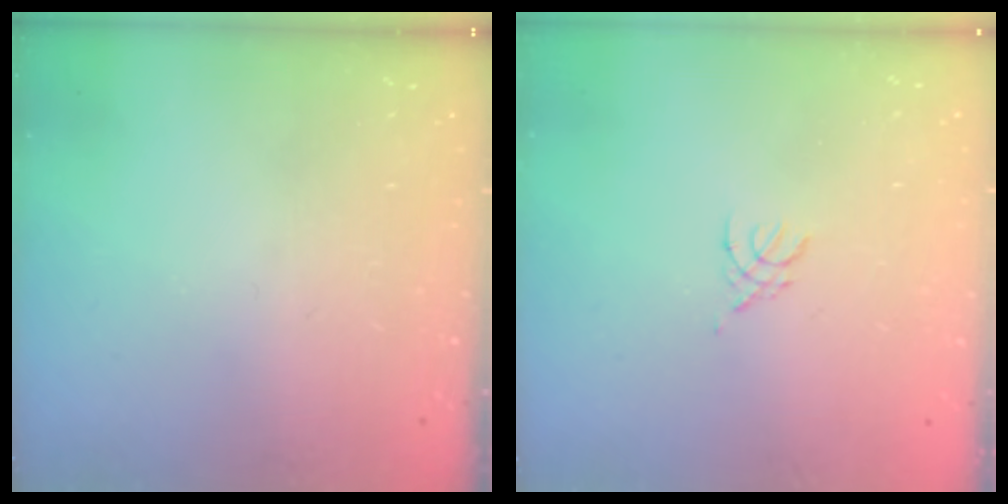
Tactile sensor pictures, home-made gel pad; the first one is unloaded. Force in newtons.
{"total": 1.8, "press": 1.7, "slide": 0.4}